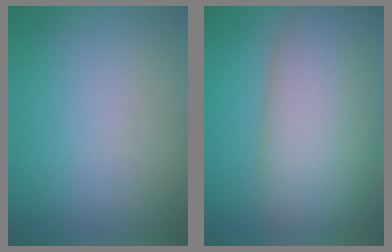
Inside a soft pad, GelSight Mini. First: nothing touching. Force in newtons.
{"total": 13.0, "press": 13.0, "slide": 0.4}